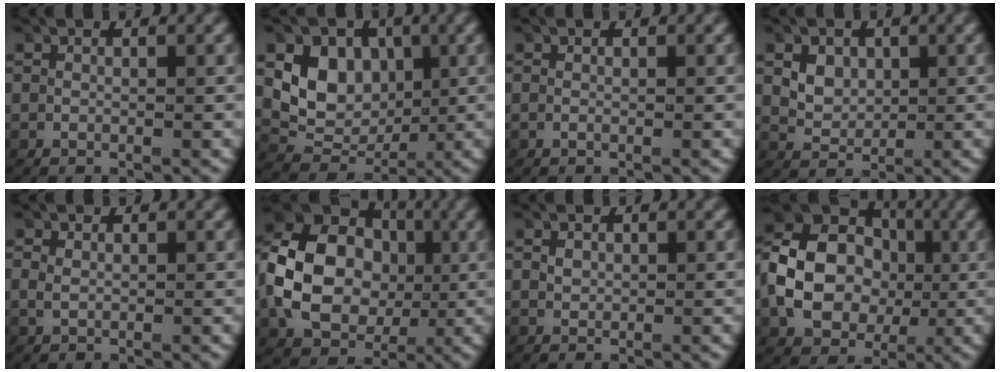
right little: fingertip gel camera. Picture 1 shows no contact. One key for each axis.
{"total": 8.1, "fx": 0.6, "fy": 6.7, "fz": 4.5, "tx": -0.077, "ty": -0.014, "tz": 0.018}
{"total": 0.0}
{"total": 2.9, "fx": 0.6, "fy": 2.4, "fz": 1.5, "tx": -0.030, "ty": -0.005, "tz": 0.017}
{"total": 1.1, "fx": 0.3, "fy": 0.9, "fz": 0.5, "tx": -0.018, "ty": -0.002, "tz": 0.012}
{"total": 11.8, "fx": 0.5, "fy": 9.5, "fz": 7.1, "tx": -0.163, "ty": -0.012, "tz": 0.016}
{"total": 0.7, "fx": 0.2, "fy": 0.5, "fz": 0.5, "tx": -0.012, "ty": -0.001, "tz": 0.011}
{"total": 9.9, "fx": 0.2, "fy": 8.0, "fz": 5.9, "tx": -0.127, "ty": -0.010, "tz": 0.011}